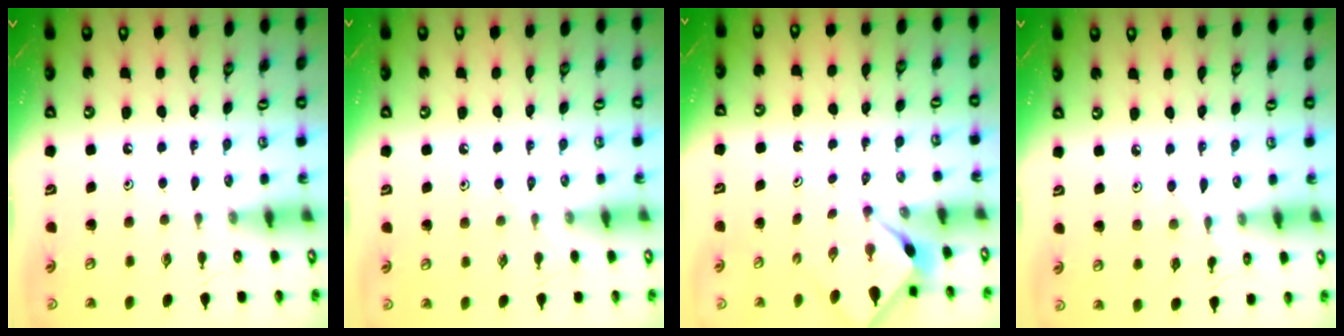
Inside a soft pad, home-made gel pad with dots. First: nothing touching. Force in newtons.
{"total": 2.8, "press": 2.7, "slide": 0.5}
{"total": 2.3, "press": 2.3, "slide": 0.3}
{"total": 2.2, "press": 2.2, "slide": 0.4}